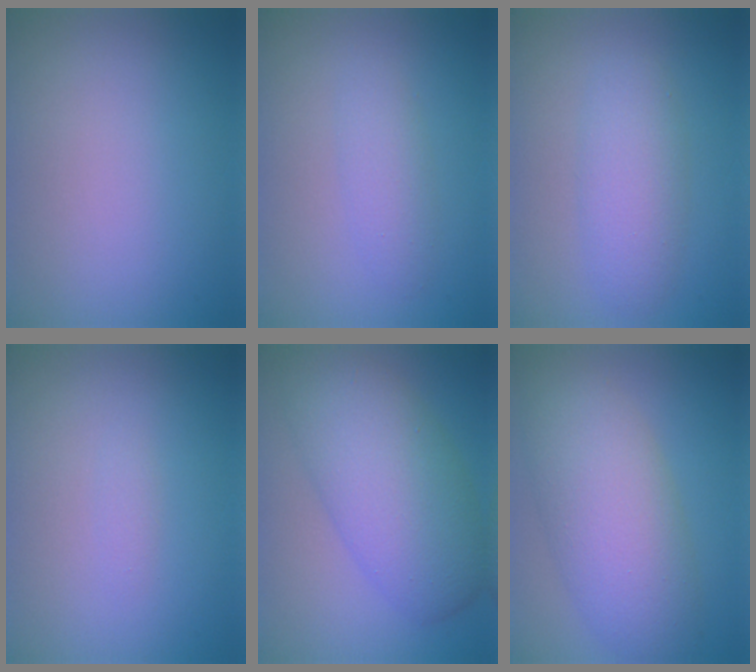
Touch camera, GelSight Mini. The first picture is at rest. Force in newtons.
{"total": 1.9, "press": 1.9, "slide": 0.1}
{"total": 3.4, "press": 3.4, "slide": 0.2}
{"total": 0.6, "press": 0.6, "slide": 0.0}
{"total": 7.9, "press": 7.9, "slide": 0.1}
{"total": 7.5, "press": 7.5, "slide": 0.3}